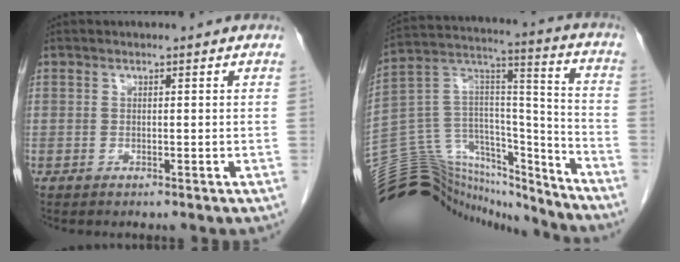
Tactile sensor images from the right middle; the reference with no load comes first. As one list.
[{"total": 25.3, "force": [-23.6, 7.7, 5.1], "torque": [-0.138, 0.063, -0.373]}]